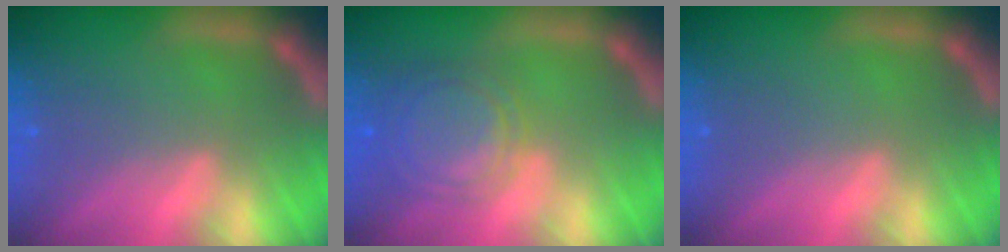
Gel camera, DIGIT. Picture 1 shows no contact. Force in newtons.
{"total": 6.0}
{"total": 0.0}